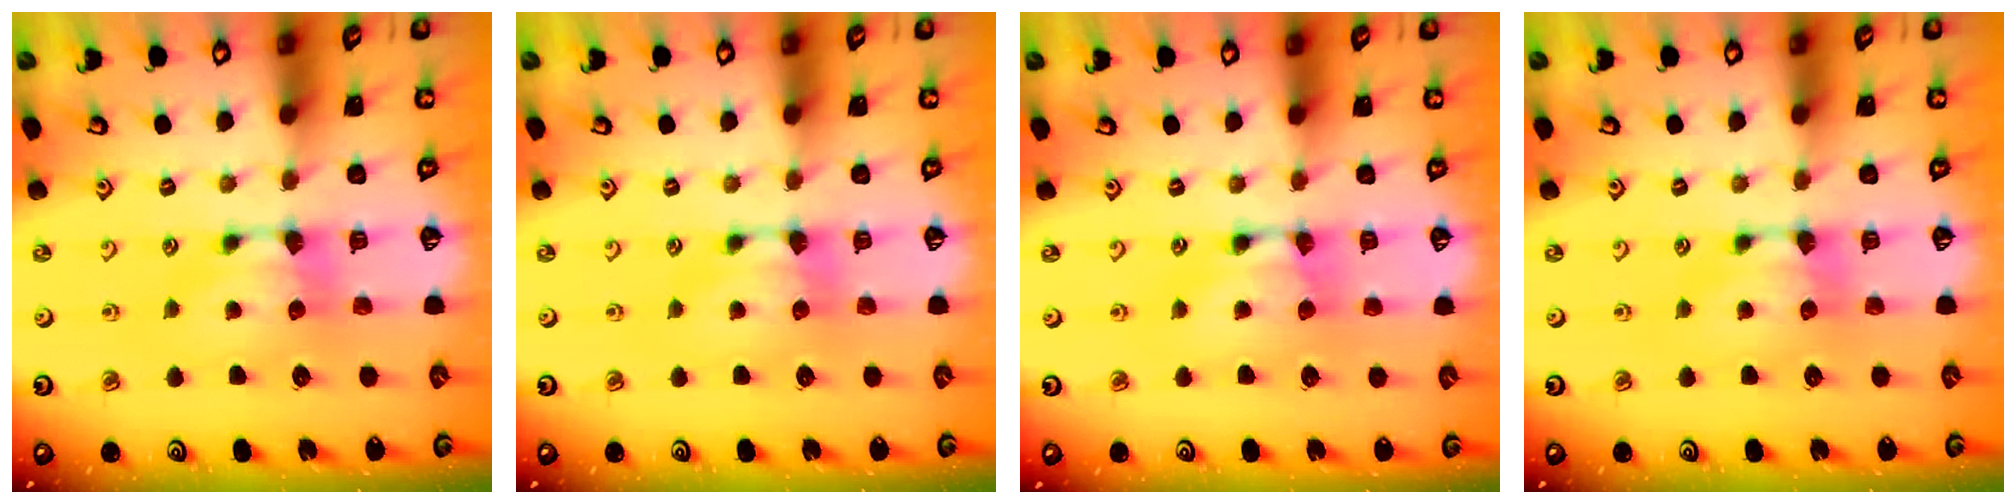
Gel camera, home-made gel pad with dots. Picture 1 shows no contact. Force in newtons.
{"total": 0.0}
{"total": 1.9, "press": 1.9, "slide": 0.2}
{"total": 0.0}